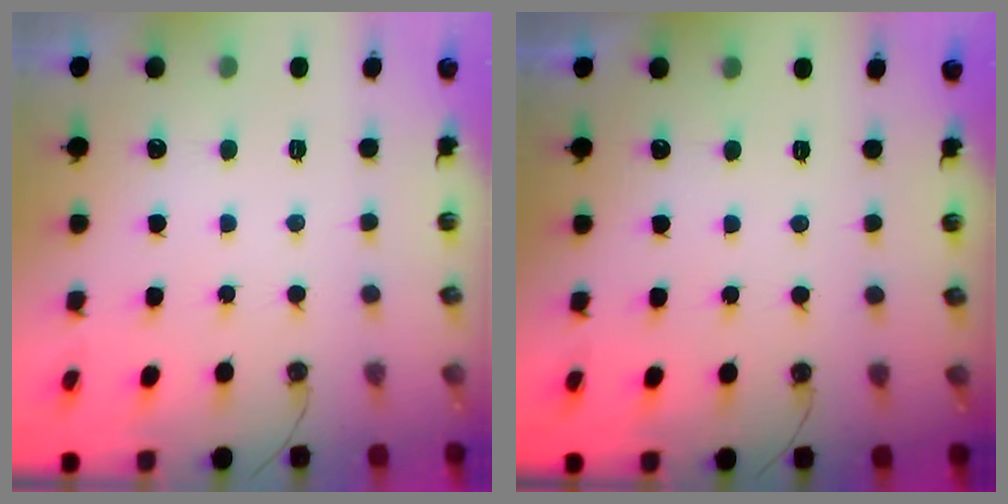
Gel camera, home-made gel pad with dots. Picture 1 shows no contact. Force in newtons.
{"total": 0.0}